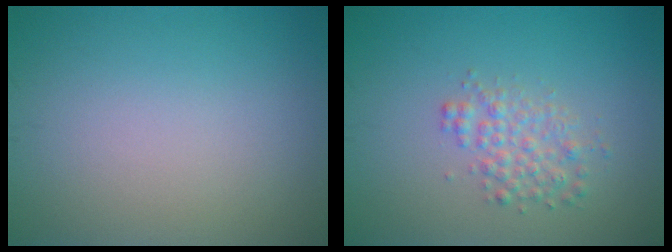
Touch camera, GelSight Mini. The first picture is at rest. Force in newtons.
{"total": 2.5, "press": 2.5, "slide": 0.1}